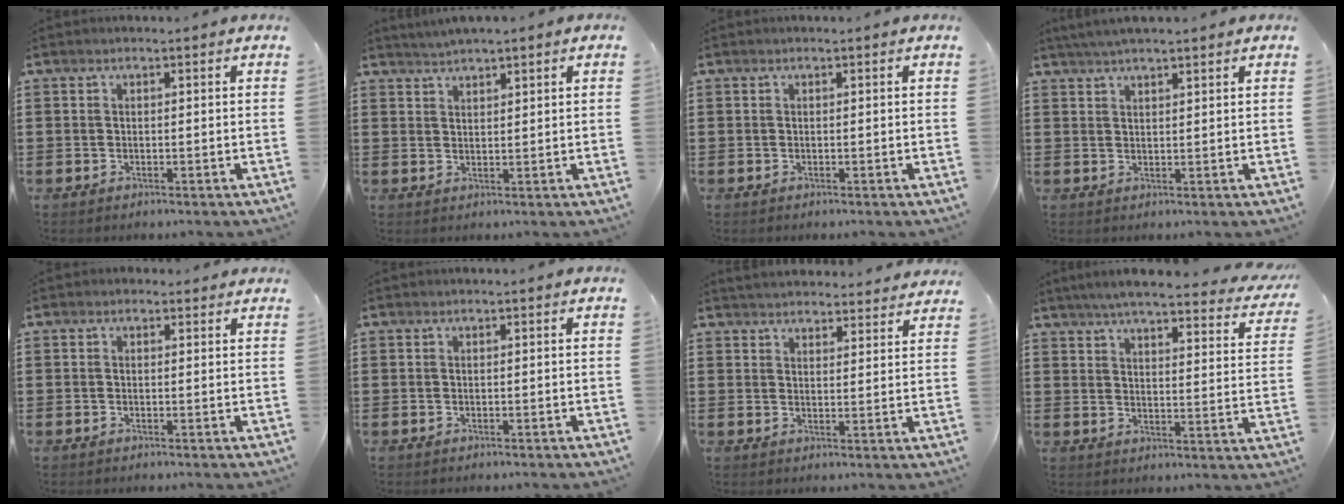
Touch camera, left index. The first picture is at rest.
{"total": 1.8, "force": [1.8, 0.0, 0.3], "torque": [-0.010, 0.004, 0.034]}
{"total": 0.0}
{"total": 2.9, "force": [2.5, 0.3, 1.4], "torque": [-0.032, 0.005, 0.046]}
{"total": 0.8, "force": [0.5, 0.6, 0.2], "torque": [-0.007, 0.004, 0.010]}
{"total": 0.0}
{"total": 3.4, "force": [3.4, -0.1, 0.1], "torque": [-0.013, -0.017, 0.062]}
{"total": 5.5, "force": [4.9, 0.0, 2.6], "torque": [-0.070, -0.030, 0.081]}